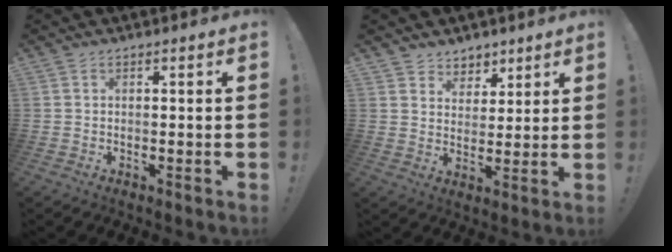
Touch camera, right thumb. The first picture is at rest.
{"total": 6.3, "force": [4.4, 4.5, -0.1], "torque": [0.007, -0.041, 0.087]}